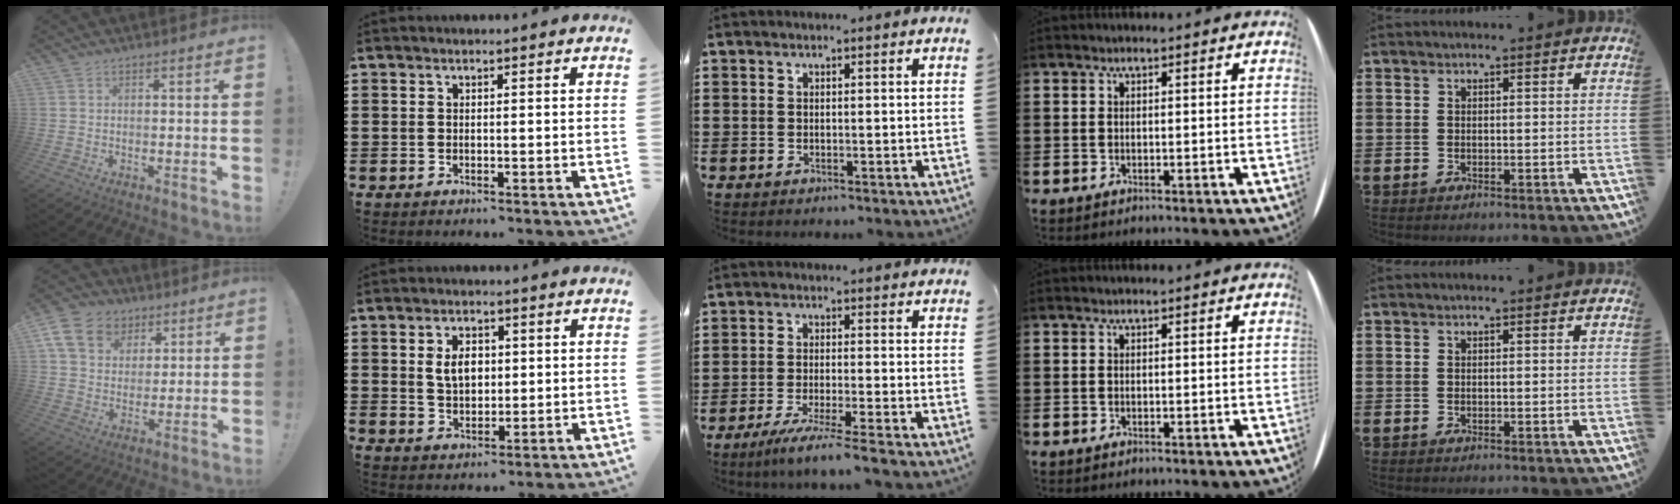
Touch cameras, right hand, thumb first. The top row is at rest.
{"thumb": {"total": 14.0, "force": [6.3, 10.9, 6.3], "torque": [-0.097, -0.030, 0.127]}, "index": {"total": 4.4, "force": [0.8, 2.8, 3.2], "torque": [-0.062, 0.009, 0.010]}, "middle": {"total": 4.7, "force": [-4.0, -0.5, 2.4], "torque": [-0.044, -0.017, -0.074]}}